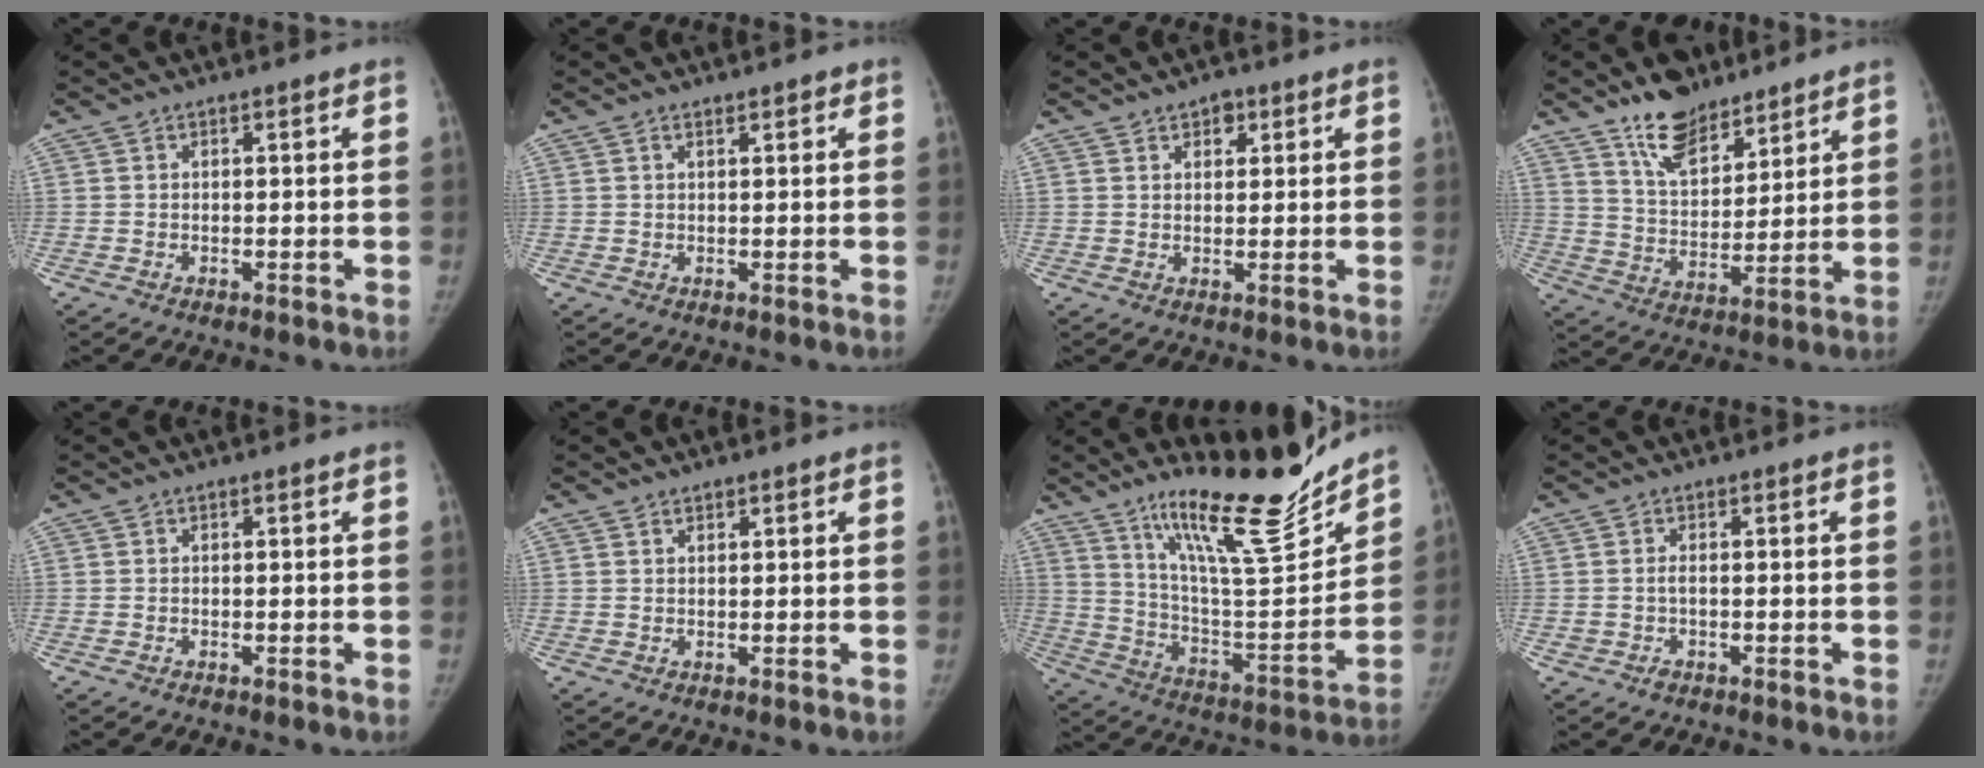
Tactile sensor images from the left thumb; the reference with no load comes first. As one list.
[{"total": 1.1, "force": [0.8, 0.5, 0.6], "torque": [-0.008, -0.003, 0.011]}, {"total": 3.0, "force": [1.7, 1.9, 1.5], "torque": [-0.005, -0.008, 0.026]}, {"total": 12.9, "force": [9.6, 5.8, 6.3], "torque": [-0.076, -0.063, 0.174]}, {"total": 0.0}, {"total": 0.9, "force": [0.8, 0.3, 0.2], "torque": [-0.001, -0.006, 0.013]}, {"total": 22.9, "force": [17.7, 4.4, 13.8], "torque": [-0.183, -0.114, 0.295]}, {"total": 1.3, "force": [-0.3, 0.9, 0.9], "torque": [-0.016, 0.001, -0.004]}]